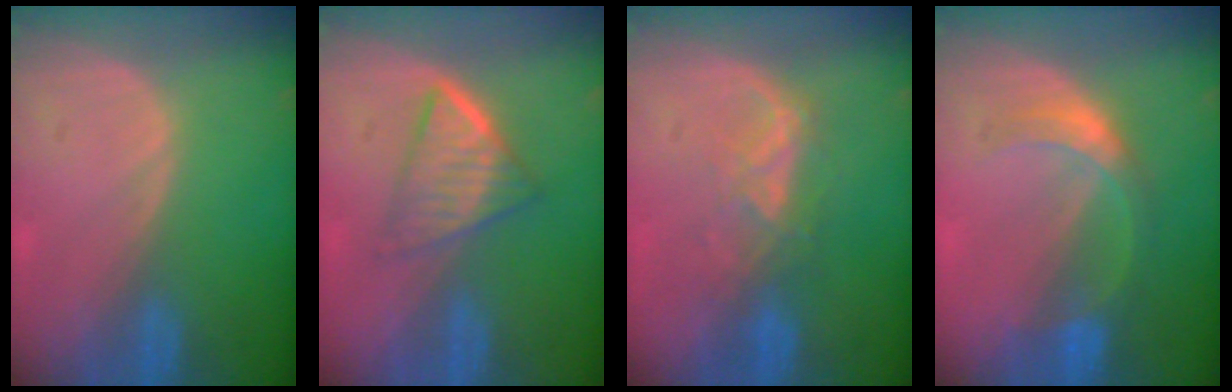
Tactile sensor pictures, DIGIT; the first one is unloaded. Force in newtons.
{"total": 6.6, "press": 5.6, "slide": 3.4}
{"total": 4.1, "press": 4.1, "slide": 0.6}
{"total": 5.6, "press": 5.2, "slide": 2.1}